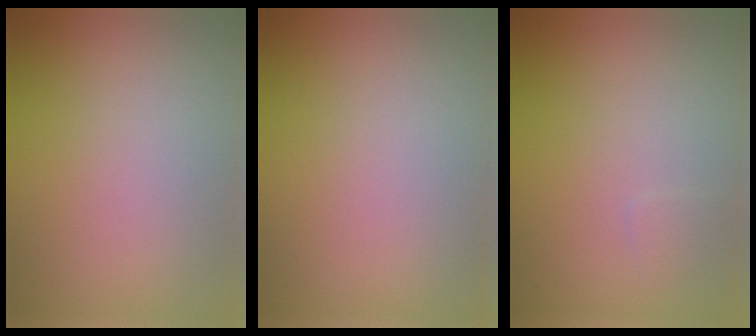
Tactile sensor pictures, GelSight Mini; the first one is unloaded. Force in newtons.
{"total": 0.0}
{"total": 0.6, "press": 0.6, "slide": 0.0}